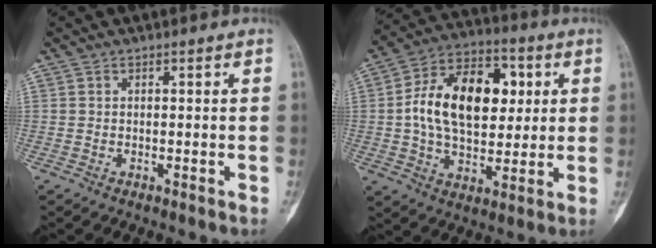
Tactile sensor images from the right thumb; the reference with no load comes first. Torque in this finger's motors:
{"motor_torque": [1.65, 1.92, 1.13, -0.38, 0.22]}